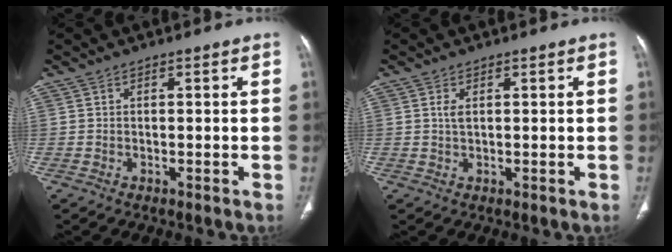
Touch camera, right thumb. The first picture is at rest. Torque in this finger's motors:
{"motor_torque": [0.57, 0.20, -0.17, 0.00, 0.04]}